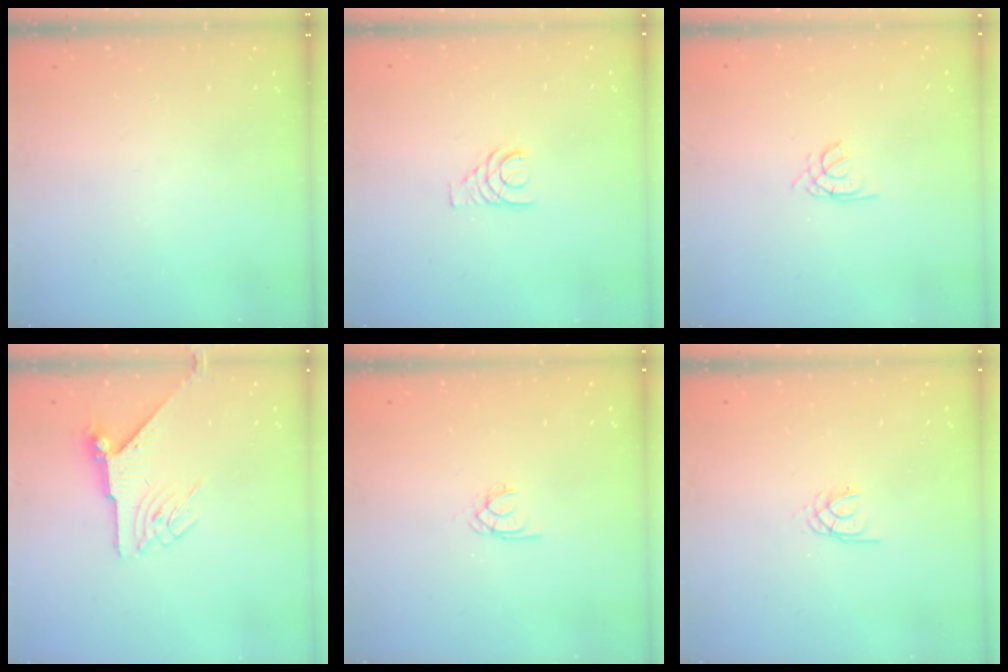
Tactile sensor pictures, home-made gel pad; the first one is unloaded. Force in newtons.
{"total": 4.1, "press": 4.0, "slide": 0.6}
{"total": 1.7, "press": 1.6, "slide": 0.4}
{"total": 6.1, "press": 6.1, "slide": 0.5}
{"total": 2.0, "press": 2.0, "slide": 0.2}
{"total": 1.9, "press": 1.9, "slide": 0.3}